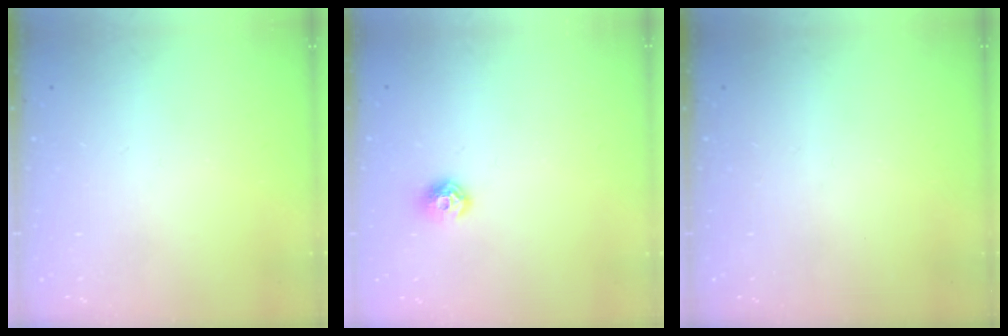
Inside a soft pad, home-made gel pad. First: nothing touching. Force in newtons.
{"total": 8.0, "press": 8.0, "slide": 1.0}
{"total": 0.0}